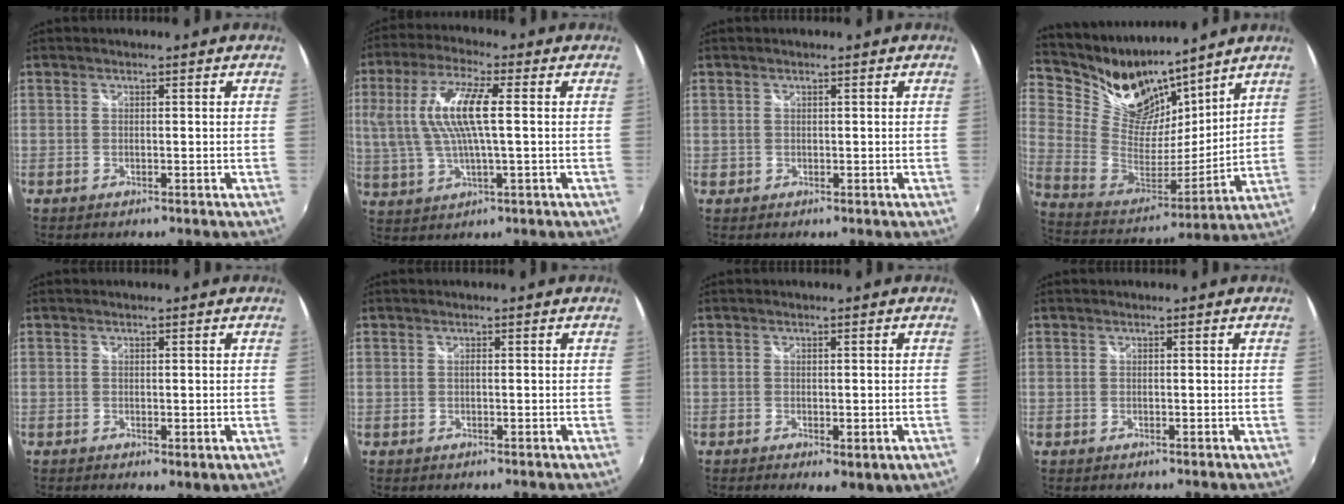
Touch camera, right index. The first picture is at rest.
{"total": 12.4, "force": [1.6, 3.1, 11.9], "torque": [-0.233, 0.006, 0.035]}
{"total": 0.9, "force": [0.1, 0.9, 0.0], "torque": [0.002, 0.002, 0.000]}
{"total": 17.8, "force": [14.2, 8.7, 6.2], "torque": [-0.165, -0.006, 0.276]}
{"total": 1.4, "force": [0.3, 0.5, 1.3], "torque": [-0.020, -0.004, 0.004]}
{"total": 0.0}
{"total": 4.7, "force": [-1.8, 1.9, 3.9], "torque": [-0.062, -0.022, -0.020]}
{"total": 0.0}